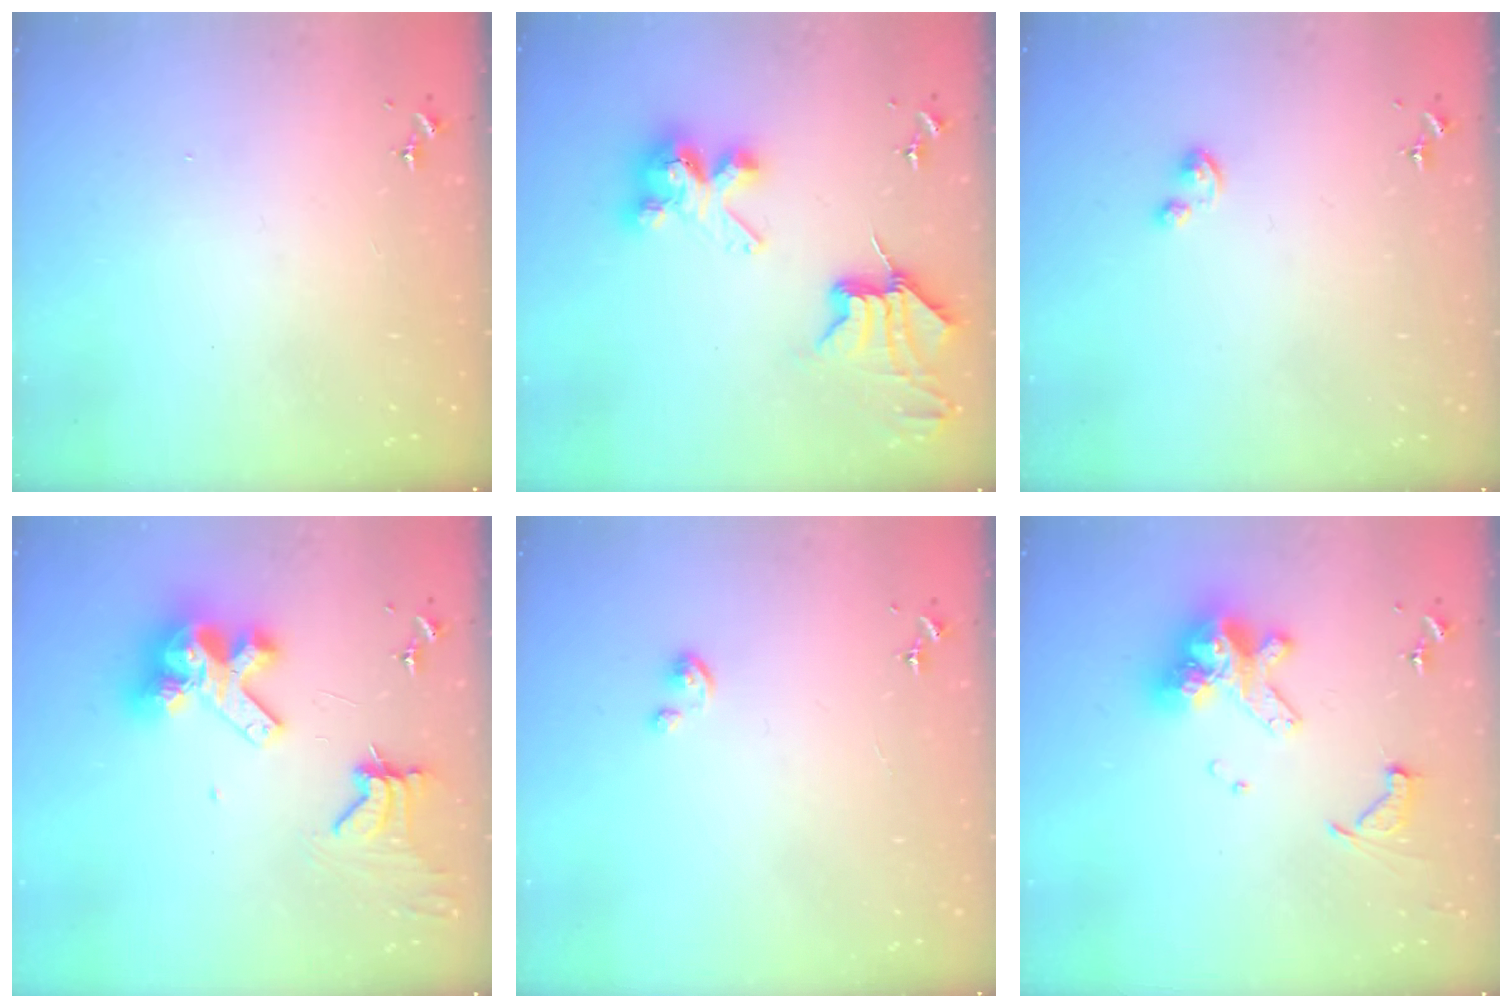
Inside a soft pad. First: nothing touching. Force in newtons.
{"total": 10.0, "press": 9.9, "slide": 1.2}
{"total": 2.5, "press": 2.5, "slide": 0.3}
{"total": 15.2, "press": 15.0, "slide": 2.0}
{"total": 1.9, "press": 1.9, "slide": 0.2}
{"total": 14.8, "press": 14.7, "slide": 1.6}